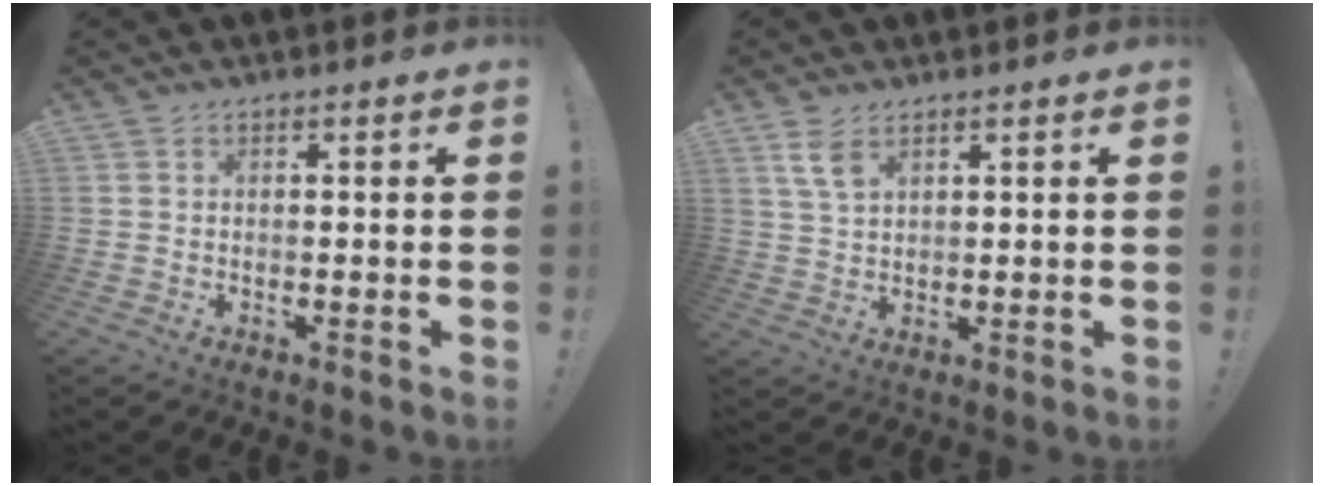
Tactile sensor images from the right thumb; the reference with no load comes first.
{"total": 5.1, "force": [3.0, 2.2, 3.4], "torque": [-0.056, -0.013, 0.056]}